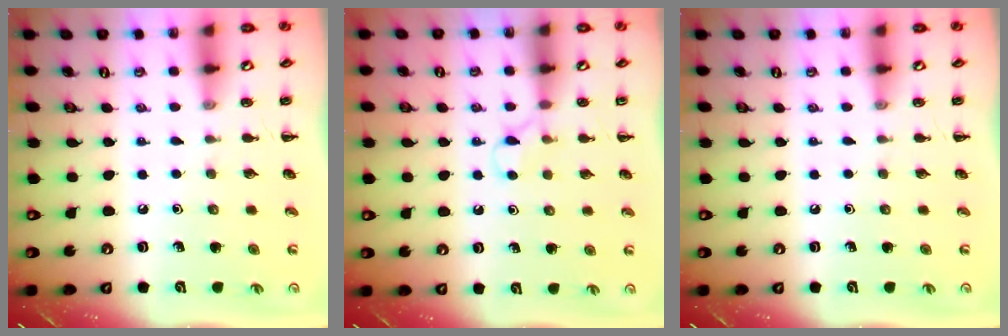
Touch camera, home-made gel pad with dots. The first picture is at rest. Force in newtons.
{"total": 3.6, "press": 3.4, "slide": 1.1}
{"total": 0.0}